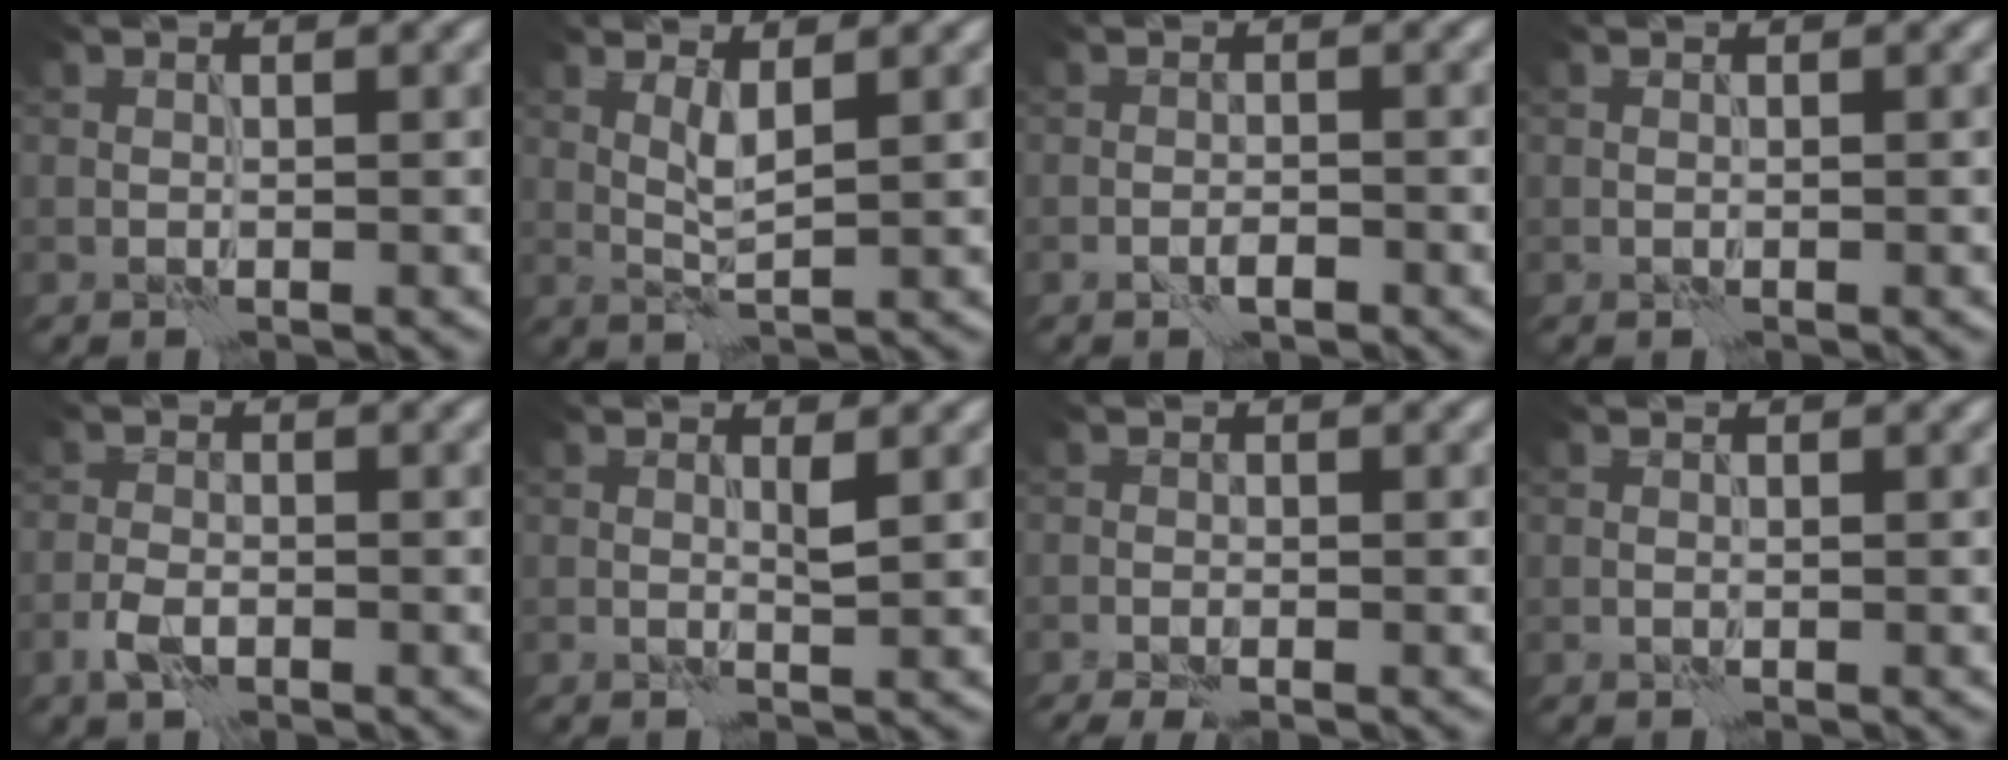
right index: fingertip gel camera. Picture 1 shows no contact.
{"total": 2.0, "force": [0.9, 0.2, 1.8], "torque": [-0.041, -0.001, 0.020]}
{"total": 1.3, "force": [-0.8, 0.5, 0.9], "torque": [-0.014, 0.002, -0.017]}
{"total": 0.0}
{"total": 2.2, "force": [-1.2, 1.1, 1.5], "torque": [-0.032, 0.000, -0.031]}
{"total": 1.0, "force": [0.3, 0.1, 0.9], "torque": [-0.017, -0.002, 0.003]}
{"total": 1.9, "force": [-1.2, 0.5, 1.3], "torque": [-0.026, -0.001, -0.024]}
{"total": 0.0}